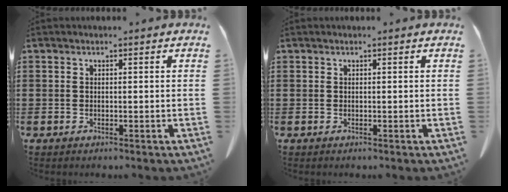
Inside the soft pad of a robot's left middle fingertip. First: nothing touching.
{"total": 0.0}